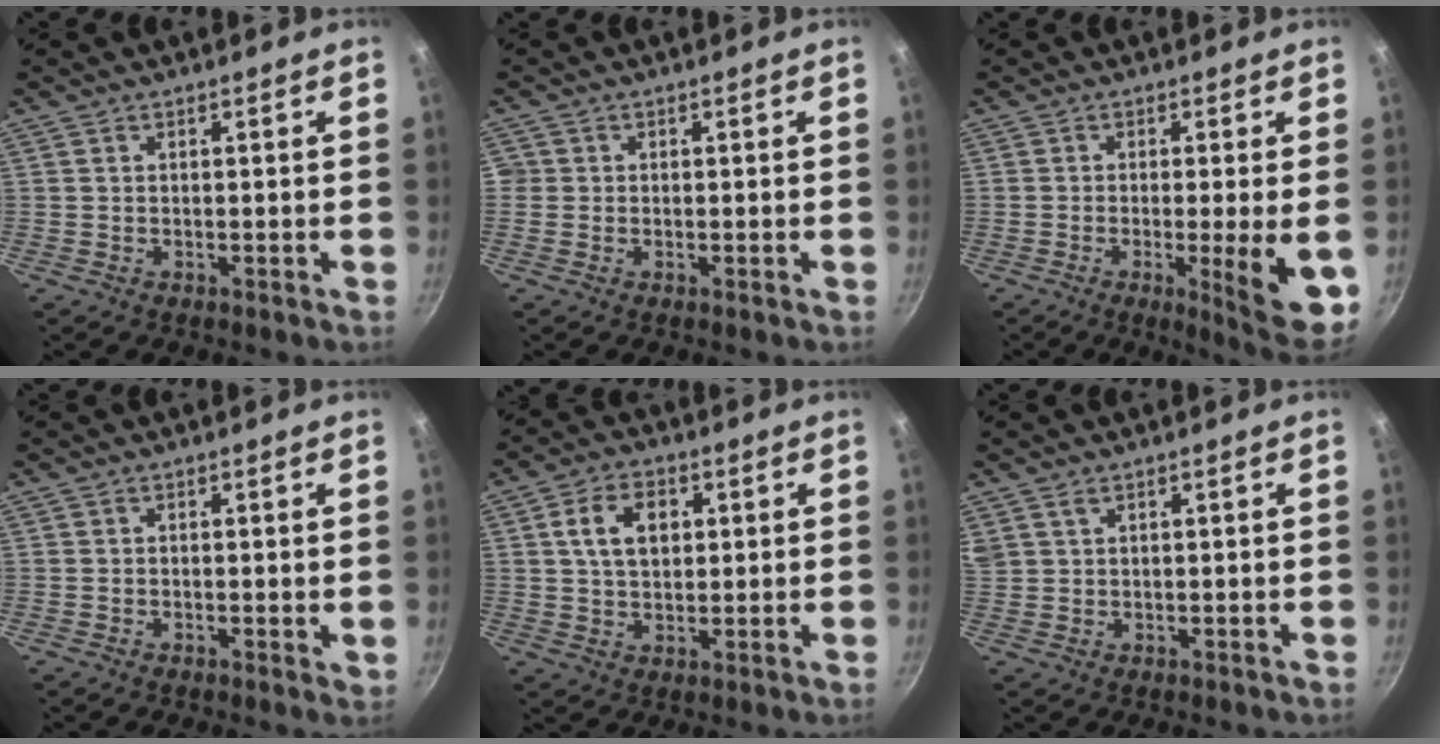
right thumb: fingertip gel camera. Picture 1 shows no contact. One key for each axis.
{"total": 1.2, "fx": -0.1, "fy": 1.2, "fz": 0.0, "tx": 0.006, "ty": 0.003, "tz": -0.003}
{"total": 10.0, "fx": -1.8, "fy": 1.2, "fz": 9.8, "tx": -0.130, "ty": -0.008, "tz": -0.020}
{"total": 1.0, "fx": 0.1, "fy": 0.4, "fz": 0.9, "tx": -0.012, "ty": -0.003, "tz": -0.001}
{"total": 8.3, "fx": 2.1, "fy": 5.7, "fz": 5.7, "tx": -0.085, "ty": 0.004, "tz": 0.036}
{"total": 2.5, "fx": 1.7, "fy": 1.3, "fz": 1.2, "tx": -0.024, "ty": 0.002, "tz": 0.043}